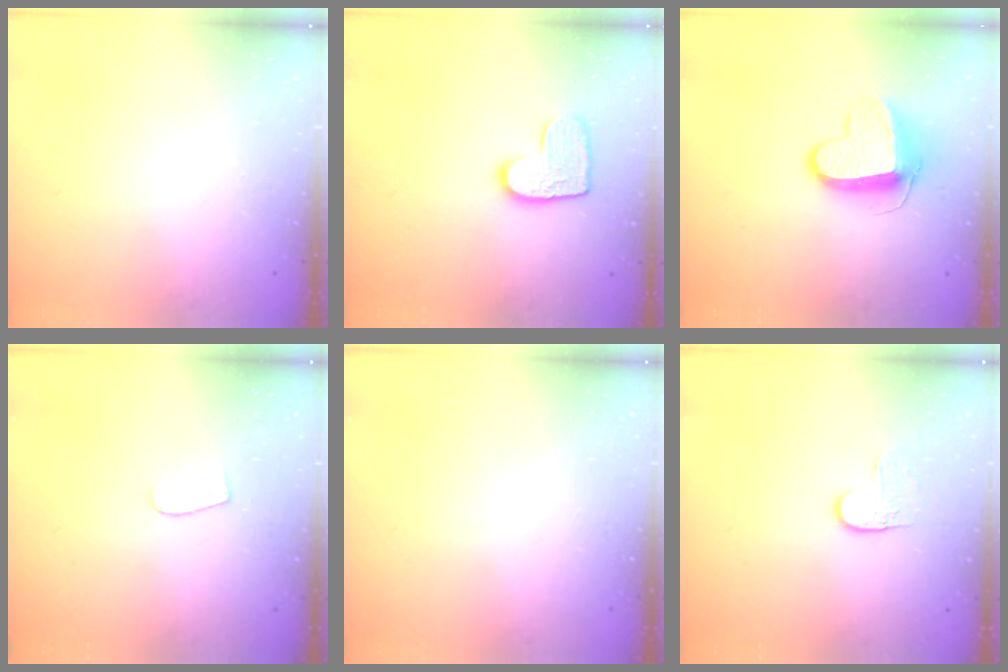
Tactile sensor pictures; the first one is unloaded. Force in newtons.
{"total": 10.3, "press": 10.2, "slide": 0.6}
{"total": 10.9, "press": 10.8, "slide": 0.6}
{"total": 3.9, "press": 3.9, "slide": 0.4}
{"total": 0.0}
{"total": 3.6, "press": 3.6, "slide": 0.4}